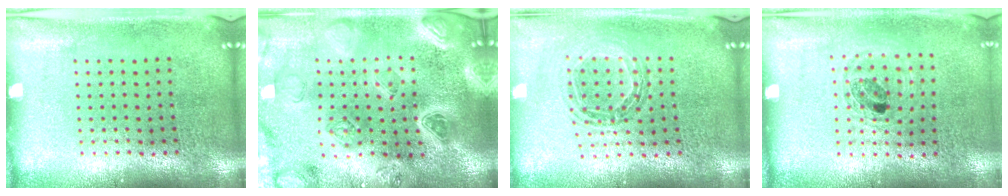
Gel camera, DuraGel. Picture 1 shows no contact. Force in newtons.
{"total": 3.7, "press": 3.5, "slide": 1.3}
{"total": 0.9, "press": 0.9, "slide": 0.2}
{"total": 1.0, "press": 0.9, "slide": 0.3}